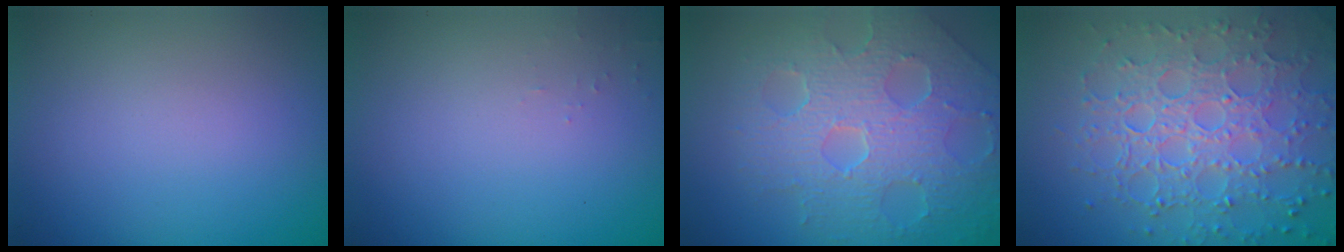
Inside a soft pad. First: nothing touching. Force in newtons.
{"total": 0.5, "press": 0.5, "slide": 0.2}
{"total": 8.0, "press": 5.6, "slide": 5.7}
{"total": 8.0, "press": 5.6, "slide": 5.6}